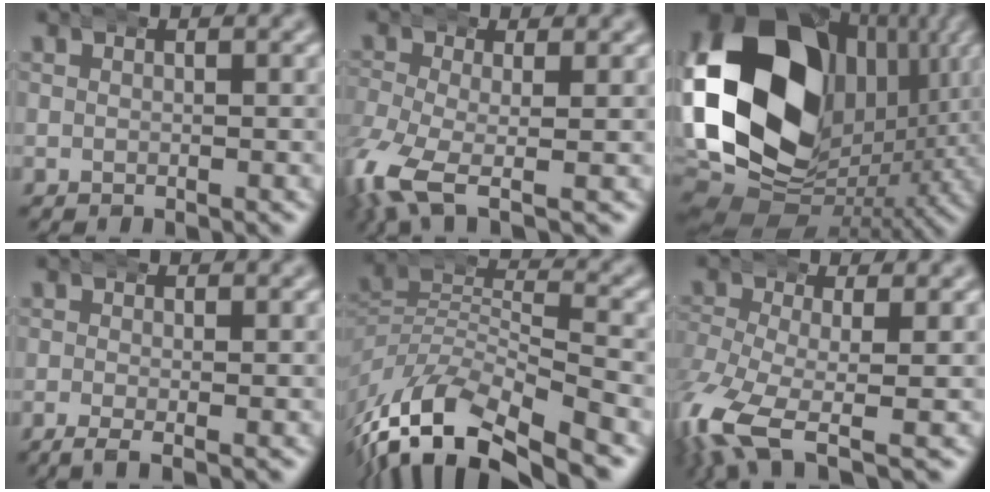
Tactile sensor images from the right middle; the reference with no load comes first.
{"total": 5.4, "force": [-2.4, 2.8, 4.0], "torque": [-0.122, -0.041, -0.023]}
{"total": 30.0, "force": [1.5, 20.5, 21.8], "torque": [-0.372, -0.031, 0.041]}
{"total": 1.7, "force": [-1.1, 0.4, 1.2], "torque": [-0.031, -0.011, -0.017]}
{"total": 12.4, "force": [-7.9, 6.6, 7.0], "torque": [-0.156, -0.056, -0.102]}
{"total": 7.0, "force": [-3.4, 3.6, 4.9], "torque": [-0.139, -0.054, -0.033]}